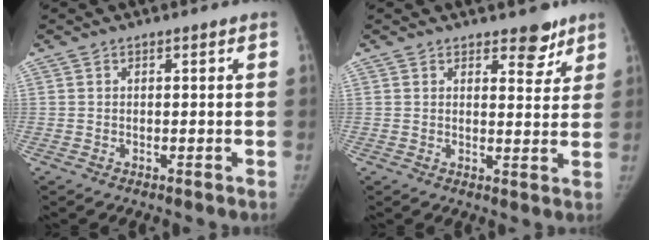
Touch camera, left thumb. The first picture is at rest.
{"total": 4.9, "force": [3.6, 2.4, 2.3], "torque": [0.002, -0.023, 0.048]}